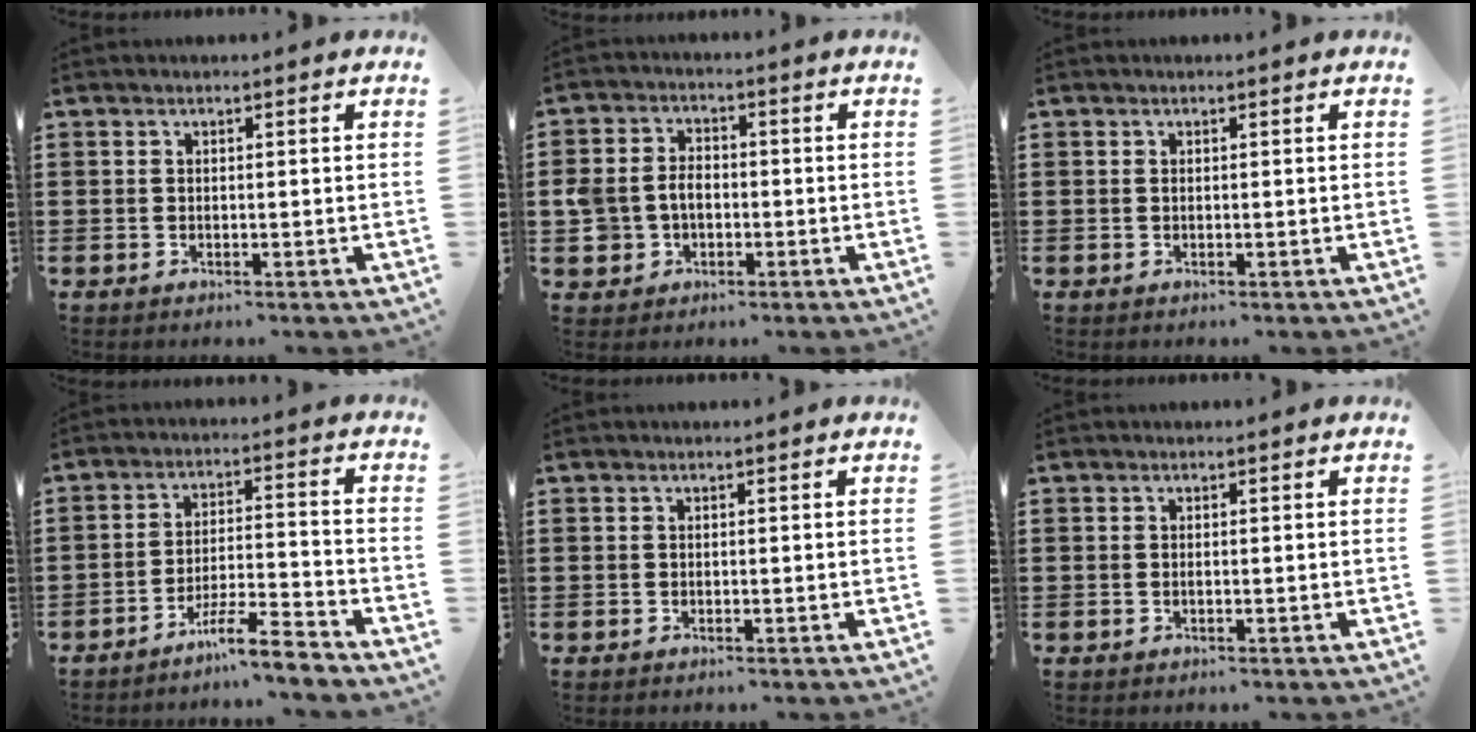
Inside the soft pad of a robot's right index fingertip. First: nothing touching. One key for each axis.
{"total": 4.7, "fx": -0.8, "fy": 3.9, "fz": 2.6, "tx": -0.072, "ty": 0.006, "tz": -0.020}
{"total": 0.0}
{"total": 7.0, "fx": -6.1, "fy": 0.2, "fz": 3.4, "tx": -0.060, "ty": 0.001, "tz": -0.115}
{"total": 0.0}
{"total": 0.0}